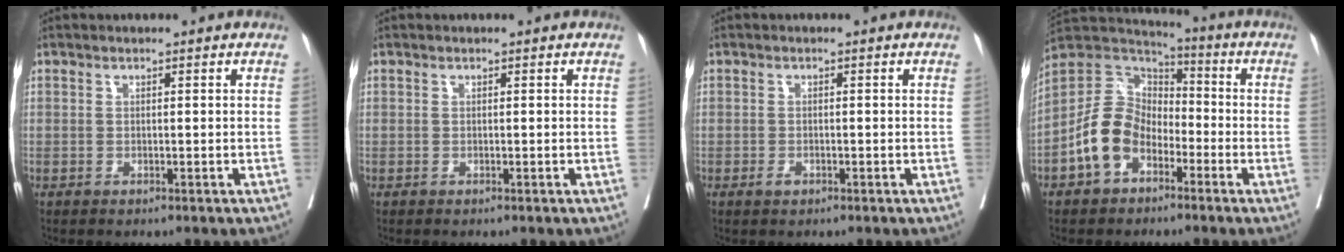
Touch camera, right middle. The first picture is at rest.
{"total": 0.0}
{"total": 0.9, "force": [-0.5, 0.6, 0.5], "torque": [-0.008, 0.001, -0.006]}
{"total": 11.0, "force": [-4.4, 7.7, 6.6], "torque": [-0.145, 0.025, -0.082]}